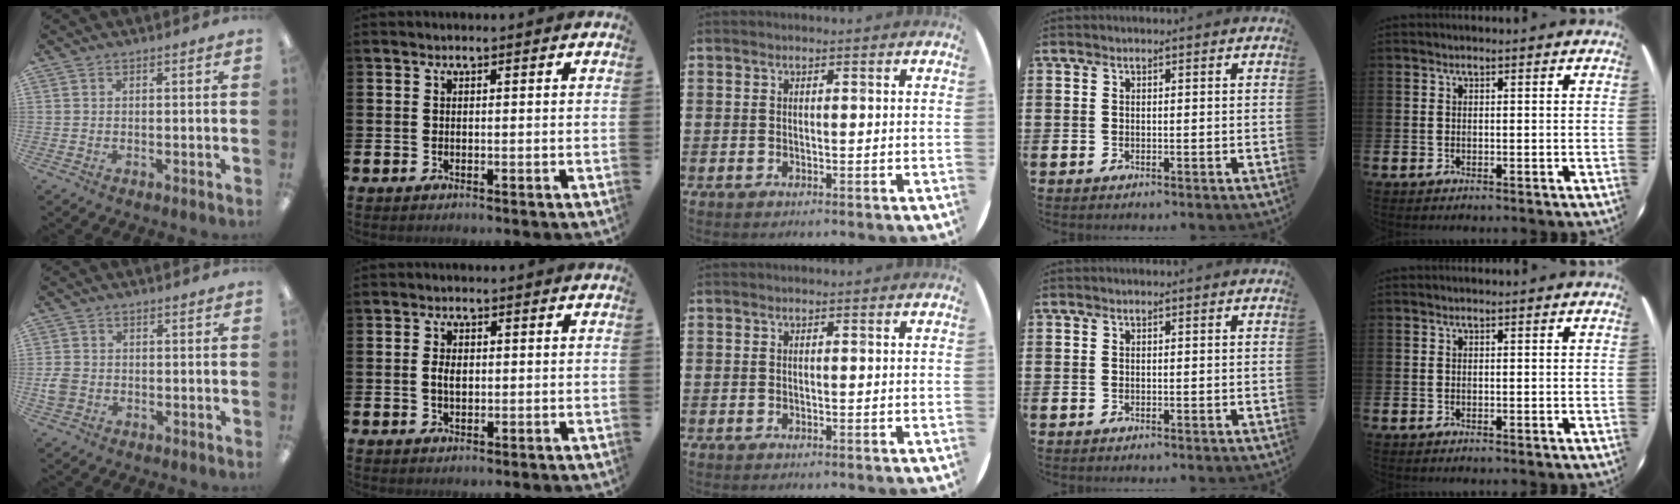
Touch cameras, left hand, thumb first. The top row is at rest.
{"thumb": {"total": 3.4, "force": [-0.7, 2.9, 1.7], "torque": [-0.034, 0.003, -0.013]}, "index": {"total": 2.4, "force": [0.1, 1.6, 1.9], "torque": [-0.027, 0.004, -0.002]}}